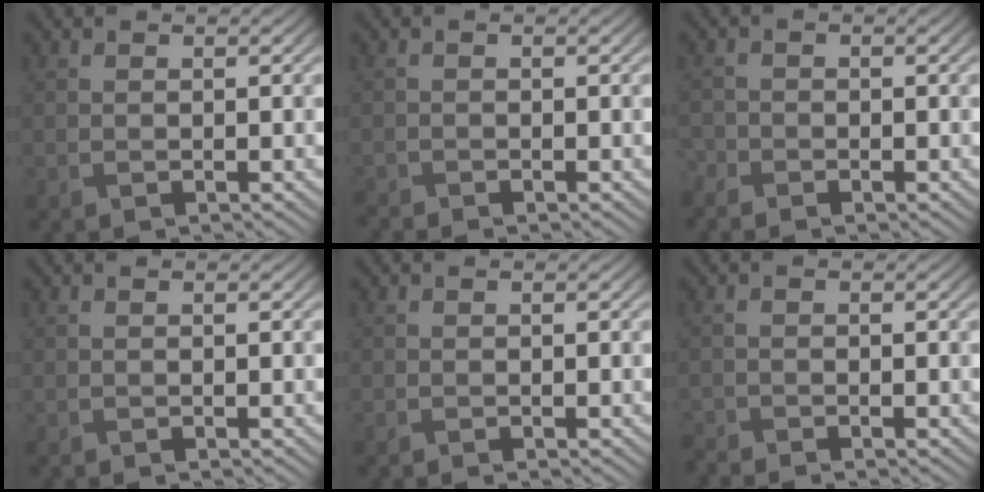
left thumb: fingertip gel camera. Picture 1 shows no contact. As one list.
[{"total": 1.1, "force": [-1.1, 0.1, 0.1], "torque": [-0.002, -0.004, -0.025]}, {"total": 1.7, "force": [-1.5, 0.6, 0.3], "torque": [-0.011, -0.007, -0.040]}, {"total": 0.0}, {"total": 0.0}, {"total": 1.6, "force": [-1.6, 0.1, 0.2], "torque": [-0.008, -0.008, -0.037]}]